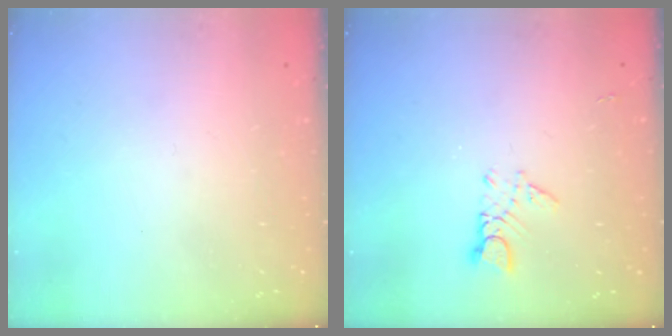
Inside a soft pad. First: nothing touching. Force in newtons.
{"total": 2.4, "press": 2.4, "slide": 0.2}